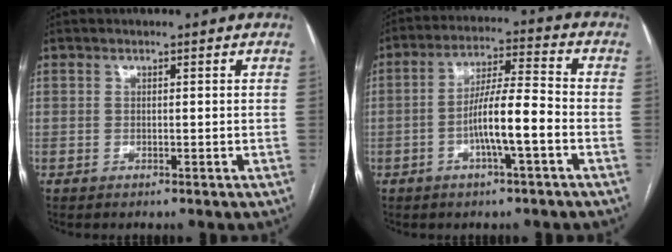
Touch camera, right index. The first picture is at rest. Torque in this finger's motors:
{"motor_torque": [1.40, -0.50, 0.84, 0.21]}